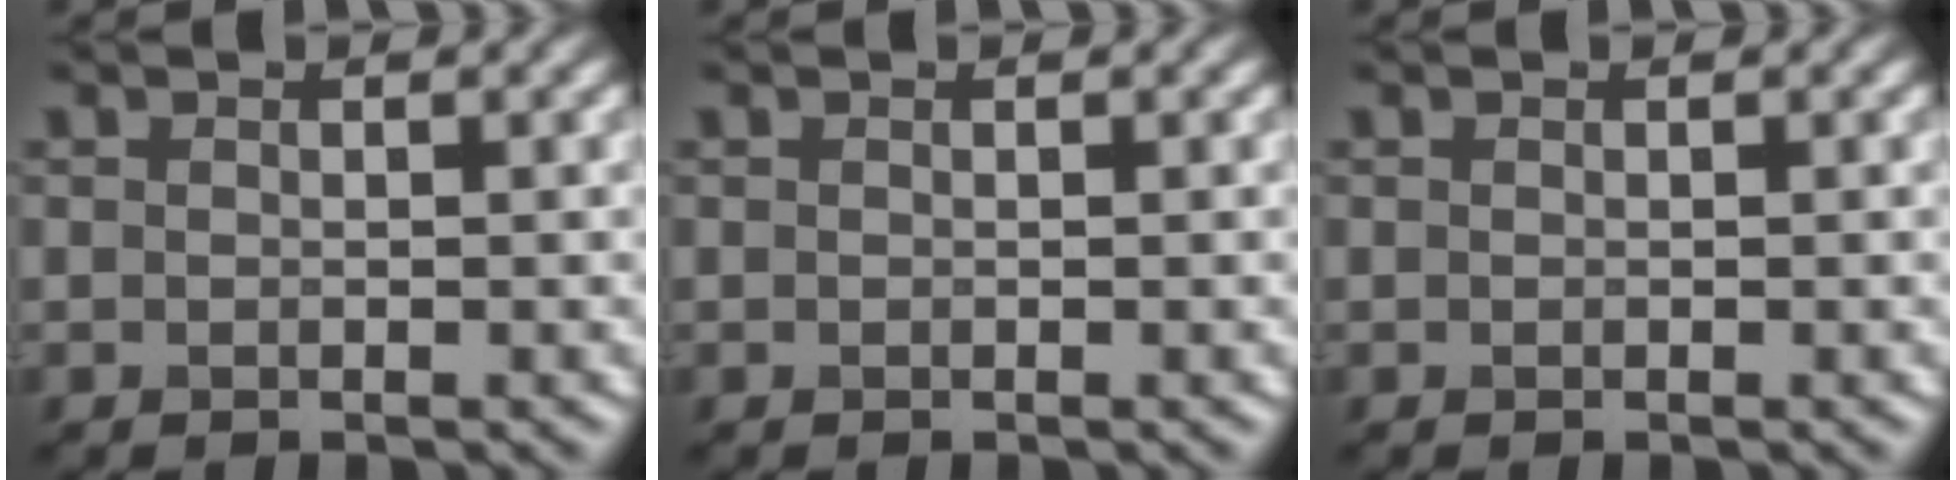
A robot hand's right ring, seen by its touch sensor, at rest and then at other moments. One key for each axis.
{"total": 0.0}
{"total": 0.0}